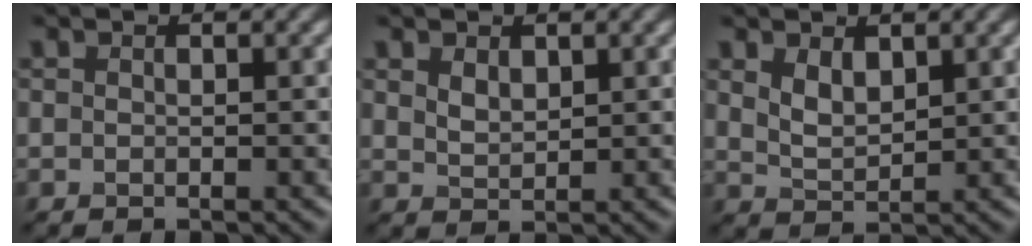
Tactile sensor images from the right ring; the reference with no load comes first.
{"total": 1.7, "force": [0.9, 1.0, 1.0], "torque": [-0.022, -0.003, 0.023]}
{"total": 2.4, "force": [1.2, 1.4, 1.6], "torque": [-0.038, -0.005, 0.031]}